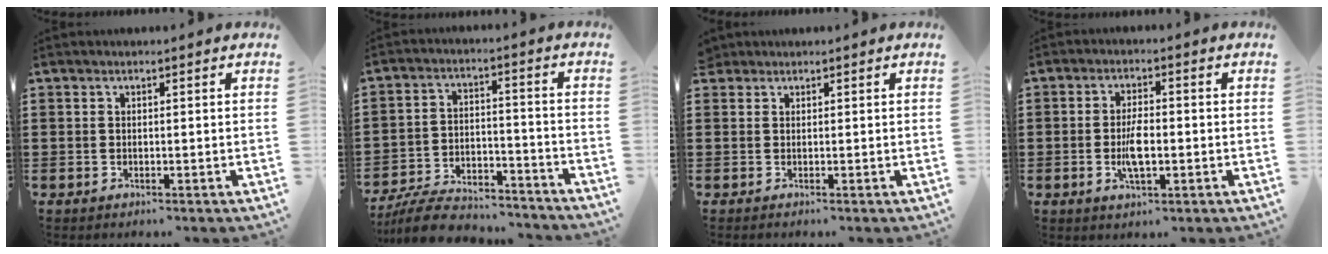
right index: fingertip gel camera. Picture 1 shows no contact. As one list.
[{"total": 7.6, "force": [-7.1, 1.6, 2.4], "torque": [-0.048, 0.017, -0.136]}, {"total": 1.0, "force": [0.7, 0.6, -0.3], "torque": [0.001, 0.003, 0.015]}, {"total": 4.9, "force": [-1.0, 1.8, 4.4], "torque": [-0.092, 0.000, -0.021]}]